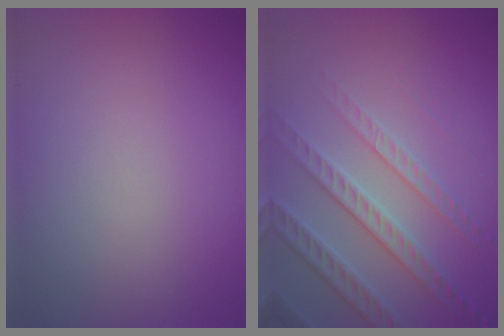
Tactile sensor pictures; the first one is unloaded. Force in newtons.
{"total": 4.4, "press": 3.7, "slide": 2.4}